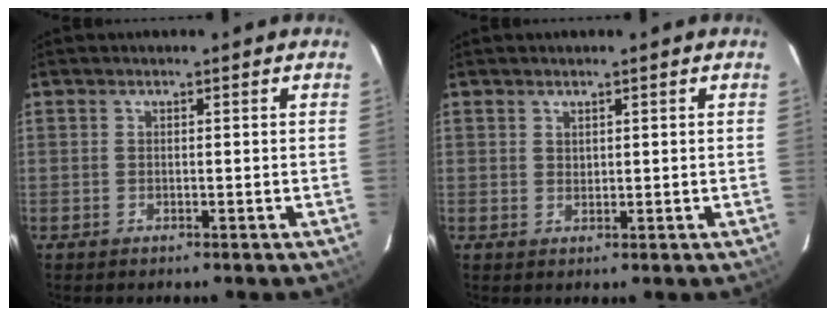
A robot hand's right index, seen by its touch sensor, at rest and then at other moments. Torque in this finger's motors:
{"motor_torque": [0.33, 0.14, 0.05, 0.00]}